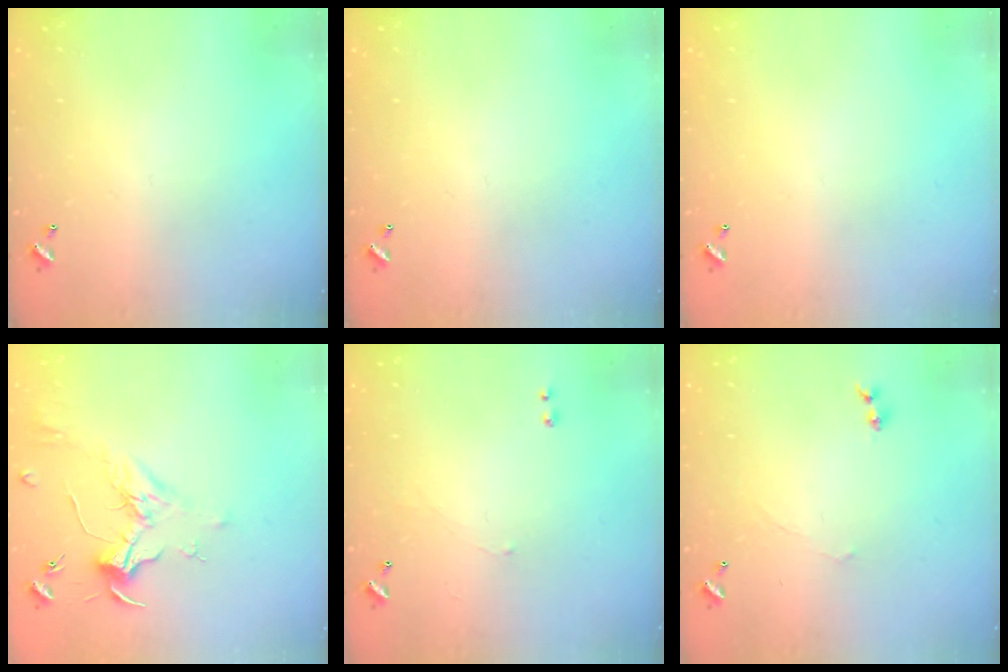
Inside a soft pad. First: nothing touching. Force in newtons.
{"total": 0.0}
{"total": 0.0}
{"total": 1.8, "press": 1.6, "slide": 0.7}
{"total": 1.2, "press": 1.0, "slide": 0.6}
{"total": 0.7, "press": 0.1, "slide": 0.7}